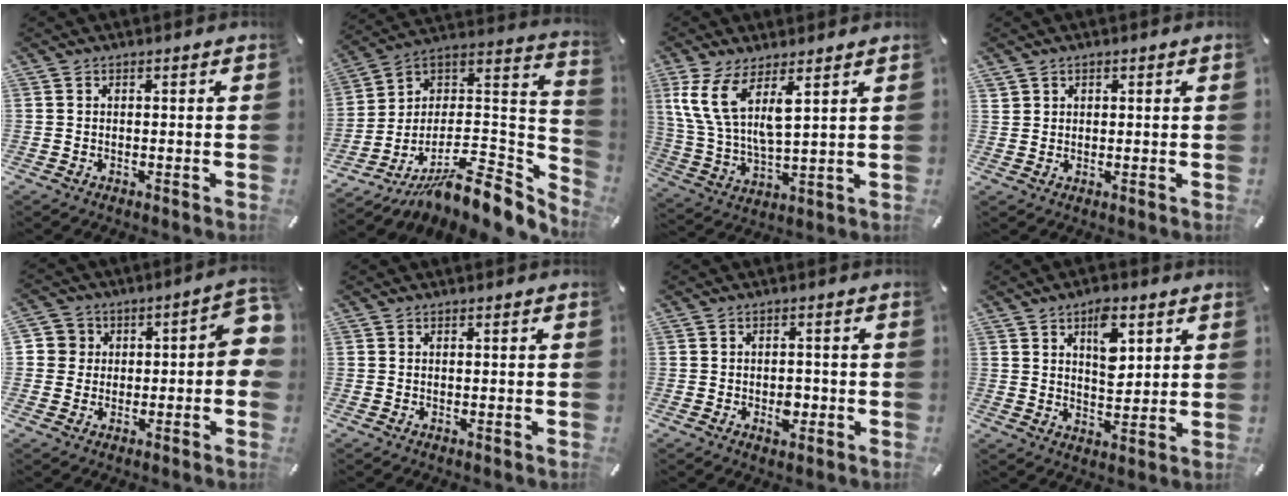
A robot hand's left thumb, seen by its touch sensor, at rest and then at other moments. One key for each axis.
{"total": 12.0, "fx": -6.5, "fy": 6.8, "fz": 7.4, "tx": -0.082, "ty": -0.018, "tz": -0.110}
{"total": 11.0, "fx": 6.7, "fy": 4.2, "fz": 7.7, "tx": -0.195, "ty": -0.027, "tz": 0.120}
{"total": 1.5, "fx": 1.1, "fy": 1.0, "fz": 0.2, "tx": -0.003, "ty": 0.001, "tz": 0.021}
{"total": 8.3, "fx": -0.4, "fy": 6.4, "fz": 5.2, "tx": -0.065, "ty": 0.014, "tz": -0.009}
{"total": 0.0}
{"total": 4.3, "fx": -1.3, "fy": 2.8, "fz": 3.1, "tx": -0.045, "ty": 0.004, "tz": -0.020}
{"total": 8.8, "fx": 4.0, "fy": 5.0, "fz": 6.0, "tx": -0.074, "ty": -0.017, "tz": 0.063}